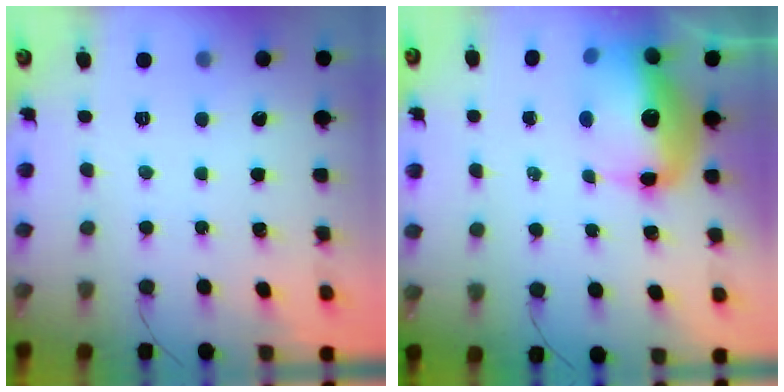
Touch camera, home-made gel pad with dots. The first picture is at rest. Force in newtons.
{"total": 15.4, "press": 15.0, "slide": 3.3}